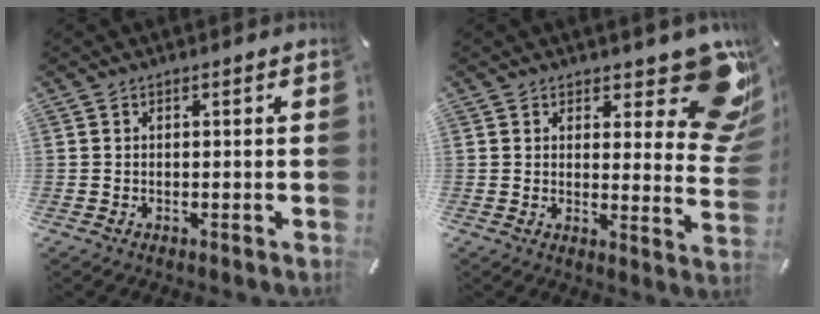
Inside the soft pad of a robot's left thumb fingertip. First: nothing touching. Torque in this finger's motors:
{"motor_torque": [0.37, 0.21, 0.32, 0.05, 0.06]}